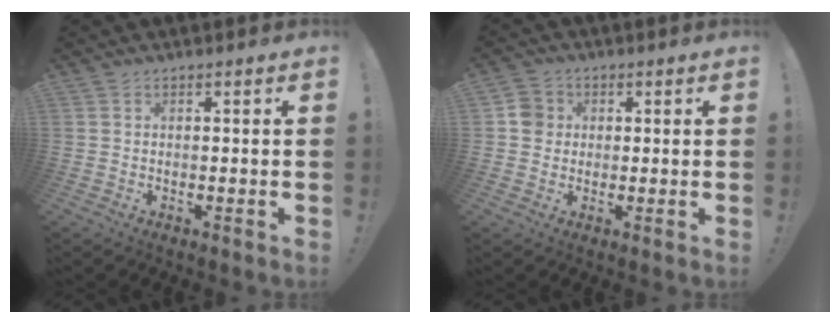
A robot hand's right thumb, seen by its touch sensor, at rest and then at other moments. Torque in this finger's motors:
{"motor_torque": [0.10, -0.01, 0.43, -0.21, -0.01]}